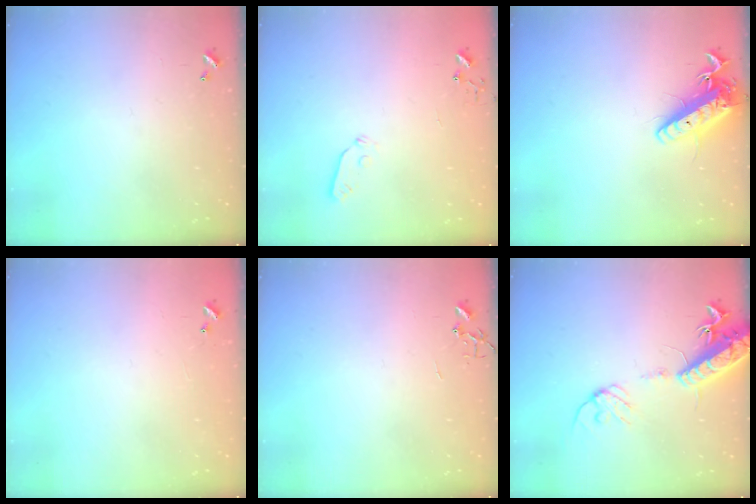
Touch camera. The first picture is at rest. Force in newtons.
{"total": 3.7, "press": 3.7, "slide": 0.4}
{"total": 14.5, "press": 14.2, "slide": 2.8}
{"total": 4.1, "press": 4.1, "slide": 0.5}
{"total": 0.0}
{"total": 16.1, "press": 15.7, "slide": 3.6}